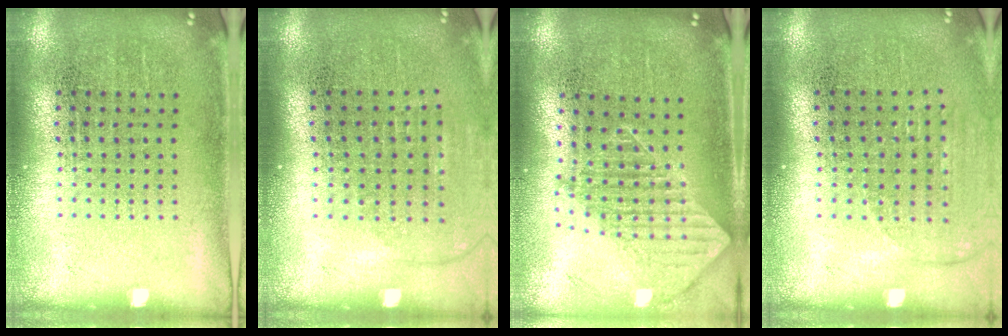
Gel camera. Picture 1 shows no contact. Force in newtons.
{"total": 1.3, "press": 1.2, "slide": 0.5}
{"total": 1.8, "press": 1.4, "slide": 1.0}
{"total": 1.4, "press": 1.3, "slide": 0.6}